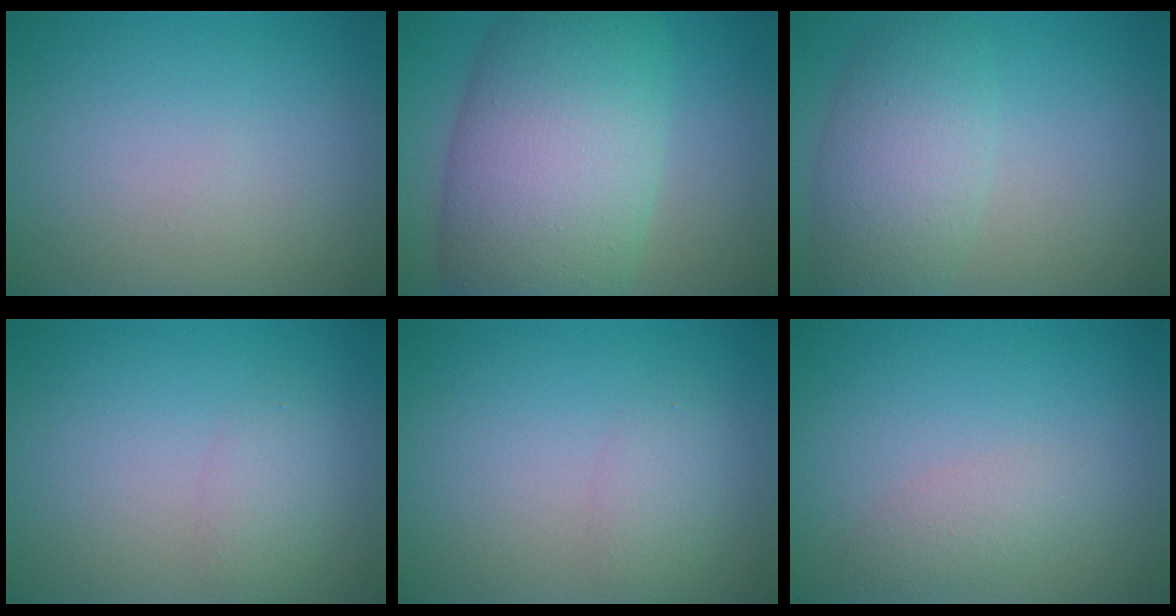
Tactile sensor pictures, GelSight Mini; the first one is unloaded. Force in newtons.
{"total": 13.1, "press": 13.1, "slide": 0.3}
{"total": 5.4, "press": 5.4, "slide": 0.1}
{"total": 1.8, "press": 1.8, "slide": 0.1}
{"total": 1.8, "press": 1.8, "slide": 0.1}
{"total": 1.8, "press": 1.8, "slide": 0.1}